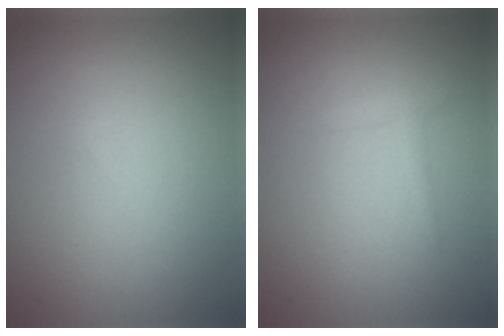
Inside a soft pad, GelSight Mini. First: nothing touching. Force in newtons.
{"total": 0.9, "press": 0.9, "slide": 0.1}